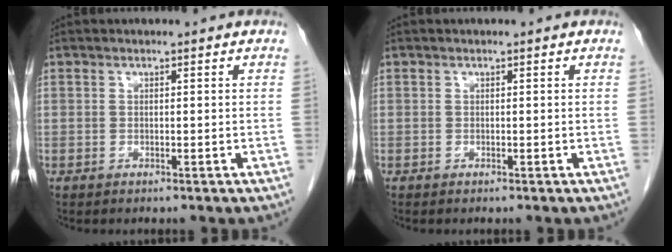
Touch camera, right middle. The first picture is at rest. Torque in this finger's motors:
{"motor_torque": [0.25, -0.16, 0.04, 0.01]}